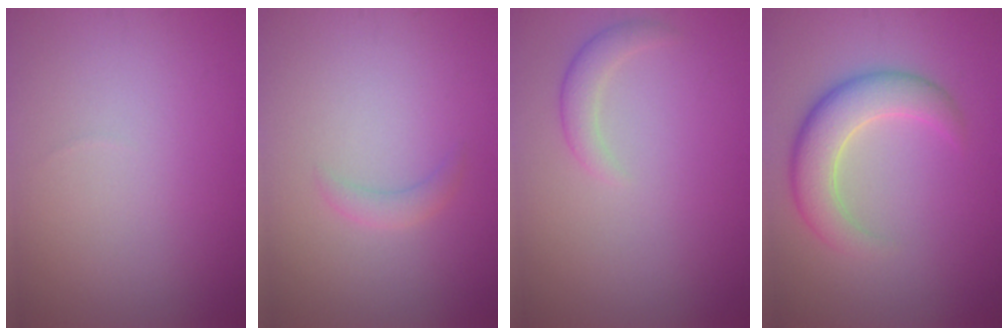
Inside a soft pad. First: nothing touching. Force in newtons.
{"total": 1.2, "press": 1.2, "slide": 0.1}
{"total": 1.8, "press": 1.7, "slide": 0.2}
{"total": 5.4, "press": 5.4, "slide": 0.5}